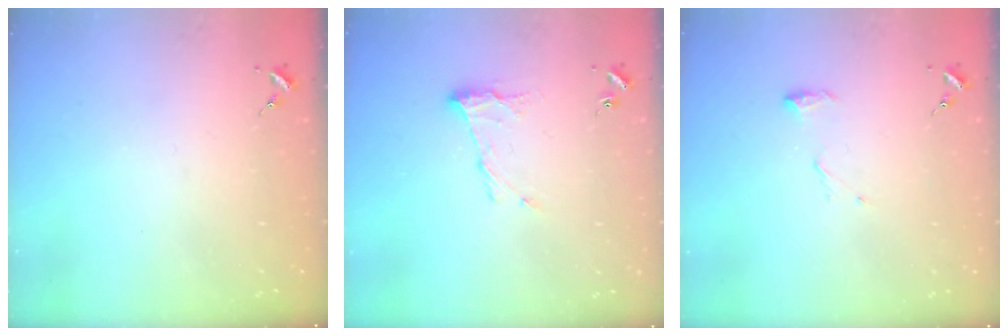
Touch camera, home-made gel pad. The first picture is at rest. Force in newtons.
{"total": 9.4, "press": 9.4, "slide": 0.2}
{"total": 8.0, "press": 7.9, "slide": 0.7}